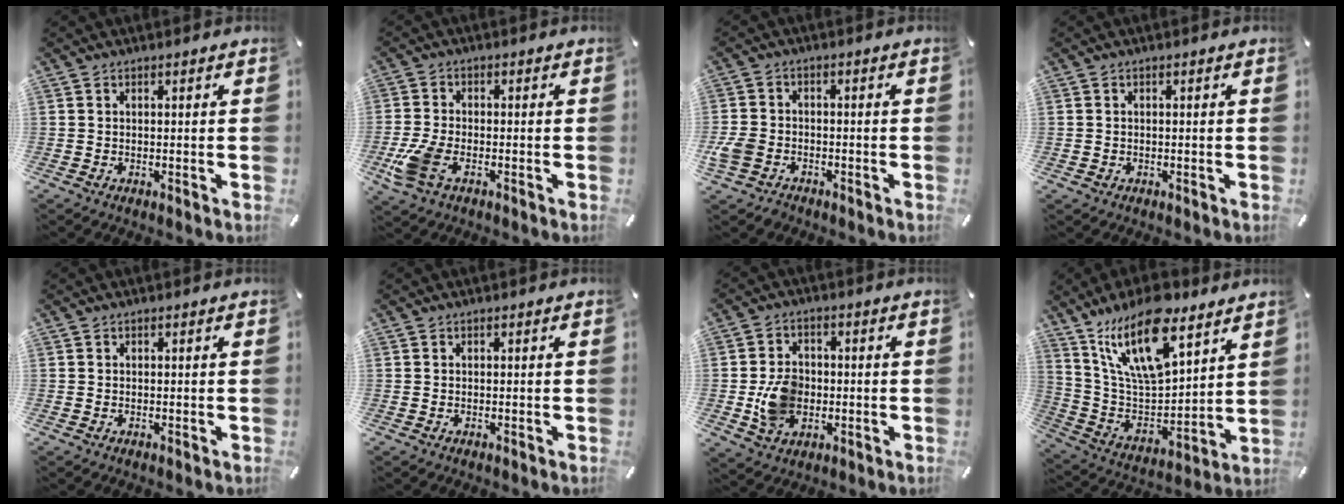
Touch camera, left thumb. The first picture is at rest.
{"total": 7.2, "force": [-3.1, 3.8, 5.3], "torque": [-0.128, -0.004, -0.057]}
{"total": 5.7, "force": [-2.6, 4.4, 2.4], "torque": [-0.066, 0.010, -0.051]}
{"total": 0.6, "force": [-0.1, 0.6, 0.1], "torque": [-0.001, 0.005, -0.003]}
{"total": 0.0}
{"total": 0.0}
{"total": 9.4, "force": [-1.3, 7.7, 5.3], "torque": [-0.111, 0.007, -0.023]}
{"total": 21.9, "force": [13.5, 9.9, 14.1], "torque": [-0.288, -0.072, 0.233]}